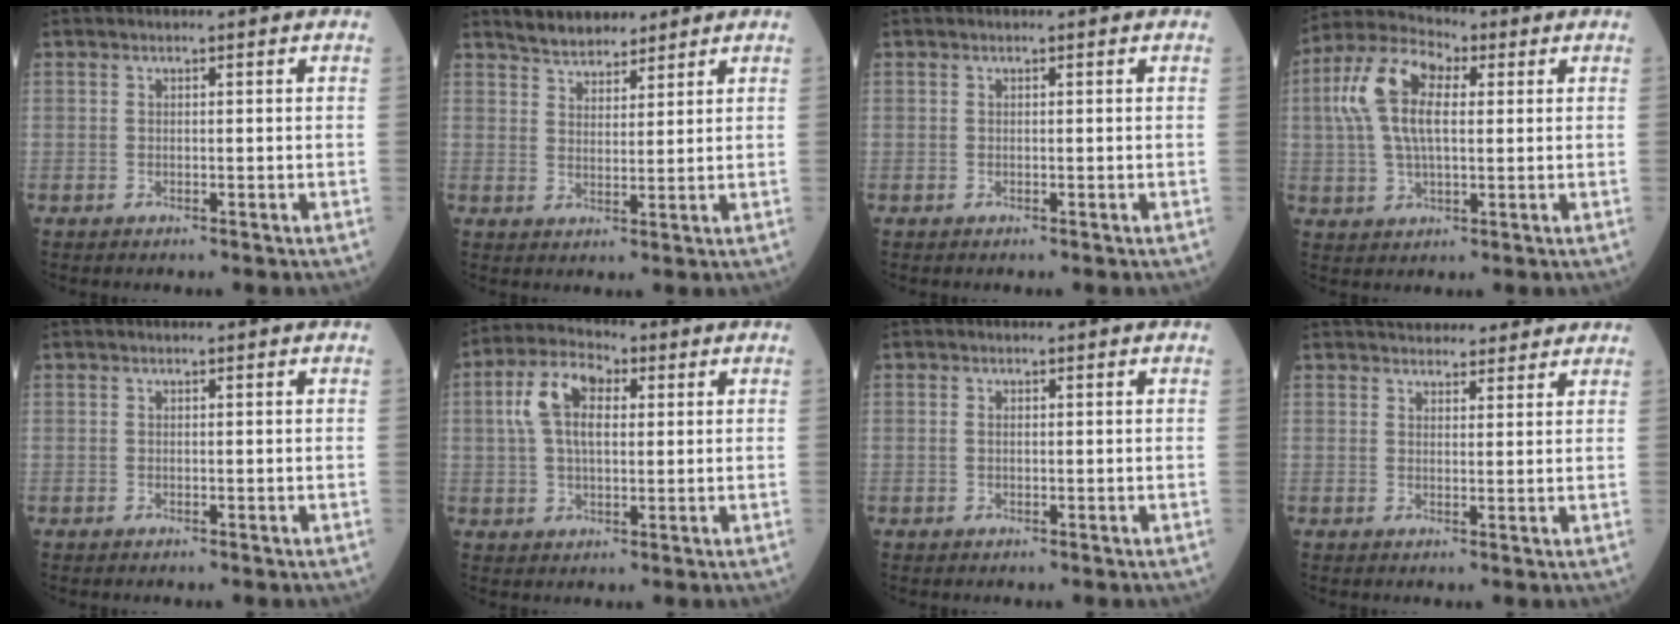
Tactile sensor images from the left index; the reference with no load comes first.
{"total": 5.2, "force": [4.6, 1.9, 1.3], "torque": [-0.028, 0.014, 0.086]}
{"total": 0.0}
{"total": 10.9, "force": [2.1, 4.7, 9.7], "torque": [-0.225, 0.029, 0.036]}
{"total": 0.0}
{"total": 8.2, "force": [1.8, 4.1, 6.9], "torque": [-0.154, 0.023, 0.030]}
{"total": 0.7, "force": [-0.2, 0.4, 0.5], "torque": [-0.016, 0.000, -0.003]}
{"total": 11.2, "force": [10.0, 3.4, 3.7], "torque": [-0.040, 0.028, 0.132]}